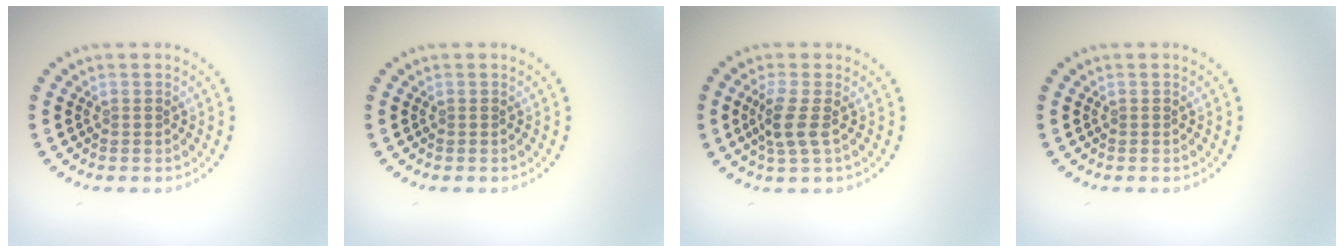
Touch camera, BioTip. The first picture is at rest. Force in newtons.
{"total": 0.0}
{"total": 2.5, "press": 2.1, "slide": 1.5}
{"total": 0.0}